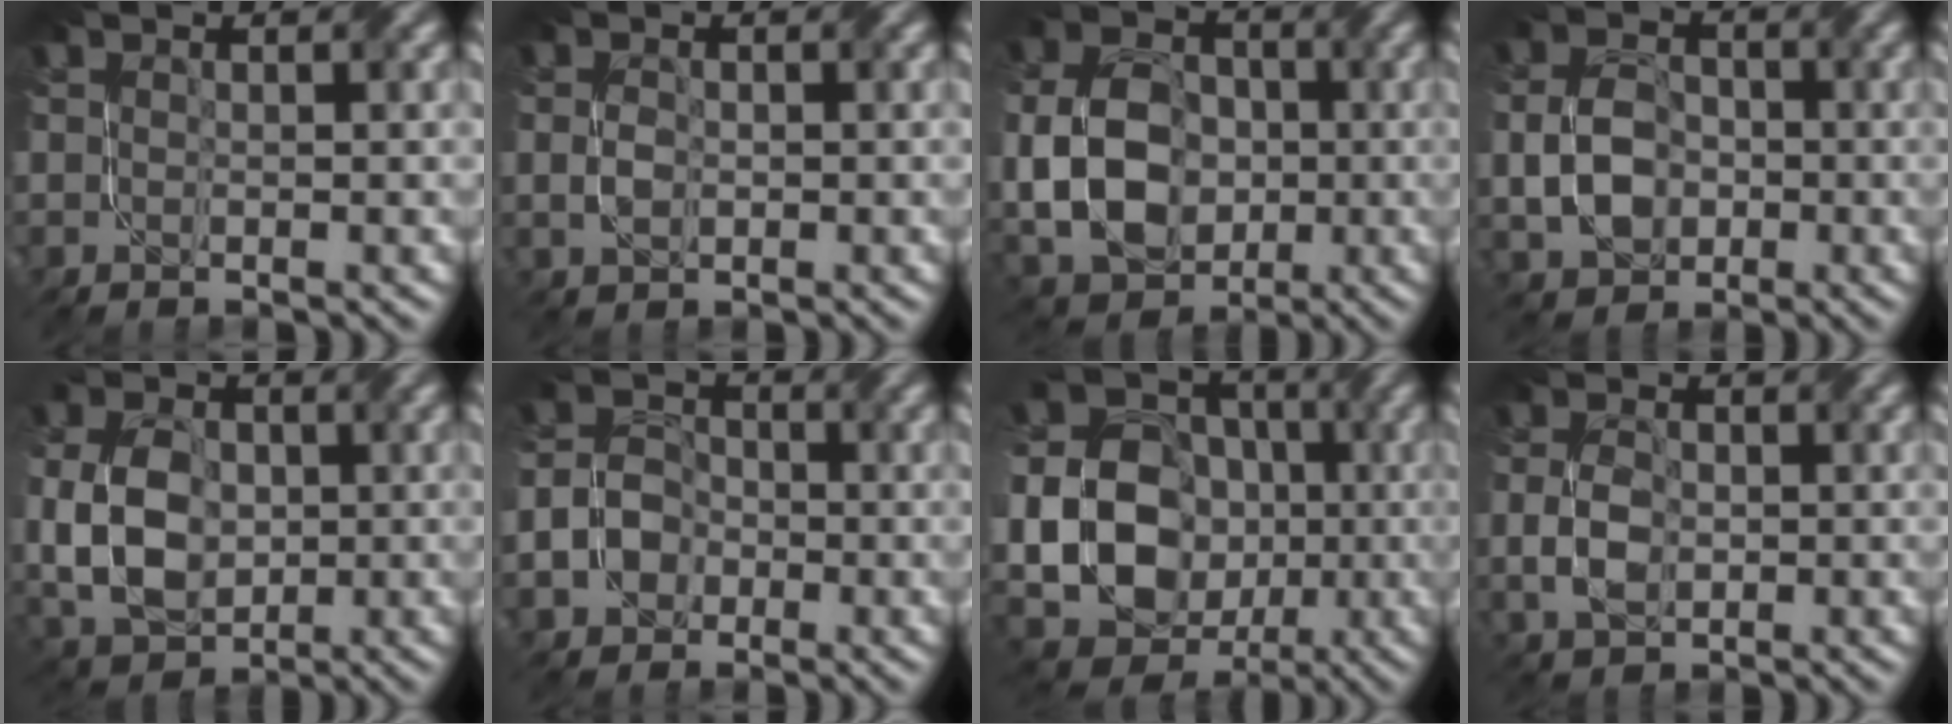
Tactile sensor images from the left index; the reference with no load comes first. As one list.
[{"total": 1.5, "force": [-0.9, 0.8, 1.0], "torque": [-0.022, -0.002, -0.019]}, {"total": 9.3, "force": [-1.9, 6.7, 6.1], "torque": [-0.121, 0.001, -0.048]}, {"total": 4.6, "force": [-1.6, 3.3, 2.8], "torque": [-0.057, 0.000, -0.040]}, {"total": 8.1, "force": [-1.2, 5.6, 5.7], "torque": [-0.127, -0.004, -0.027]}, {"total": 3.9, "force": [-2.2, 2.7, 1.7], "torque": [-0.027, -0.002, -0.050]}, {"total": 17.8, "force": [-2.5, 15.6, 8.3], "torque": [-0.183, -0.003, -0.073]}, {"total": 3.3, "force": [-1.1, 2.0, 2.3], "torque": [-0.052, -0.003, -0.025]}]